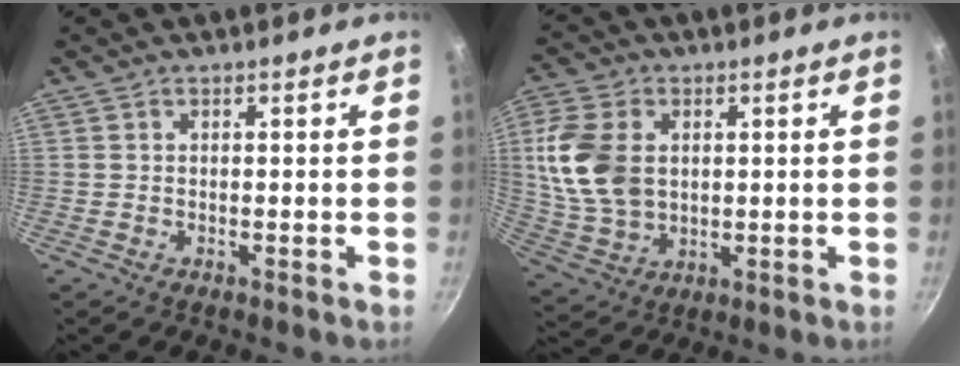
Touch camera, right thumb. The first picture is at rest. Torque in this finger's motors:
{"motor_torque": [0.13, 0.17, 0.82, 0.05, 0.18]}